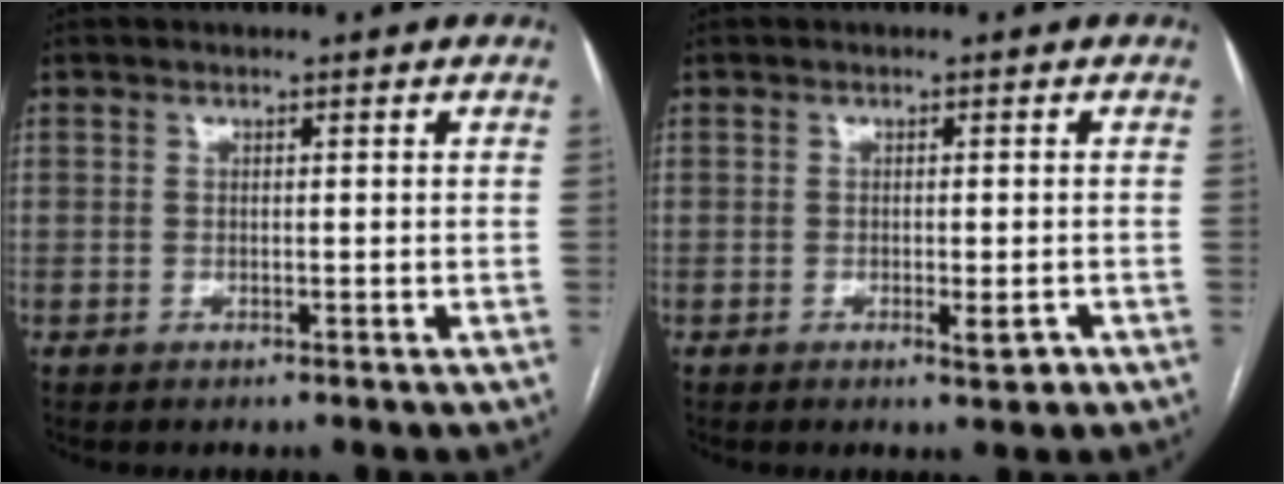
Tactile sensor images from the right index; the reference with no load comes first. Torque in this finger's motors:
{"motor_torque": [-1.01, 0.70, -0.20, -0.10]}